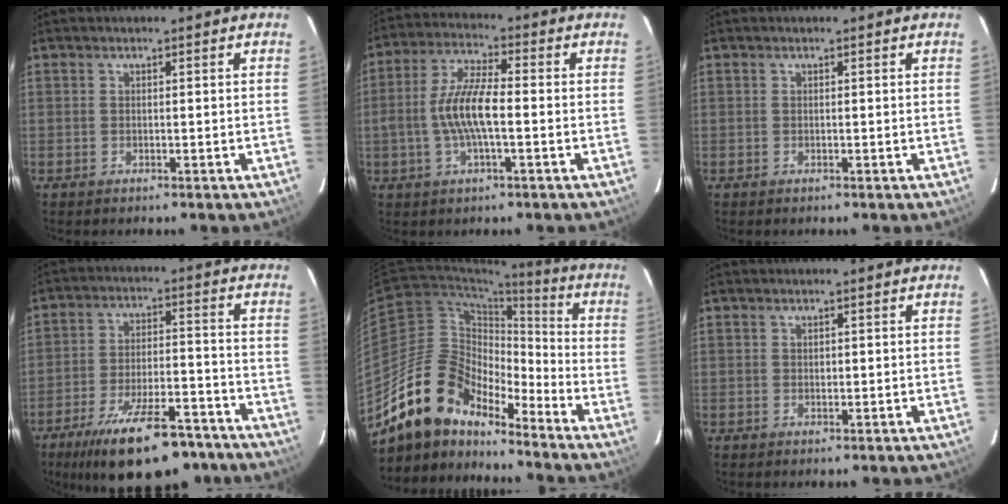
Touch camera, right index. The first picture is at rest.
{"total": 9.5, "force": [-1.6, 2.7, 8.9], "torque": [-0.185, 0.006, -0.032]}
{"total": 0.0}
{"total": 19.9, "force": [-14.5, 6.9, 11.8], "torque": [-0.211, -0.017, -0.210]}
{"total": 16.4, "force": [-13.8, 6.8, 5.8], "torque": [-0.110, 0.020, -0.250]}
{"total": 0.5, "force": [0.3, 0.4, 0.2], "torque": [0.000, 0.003, 0.007]}